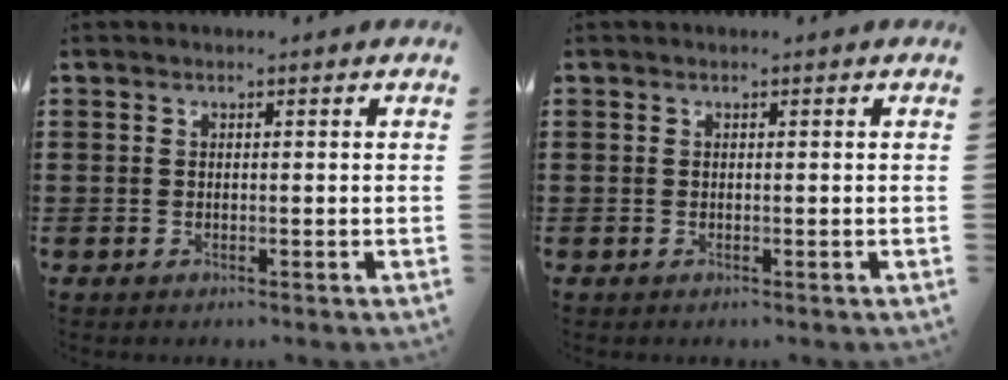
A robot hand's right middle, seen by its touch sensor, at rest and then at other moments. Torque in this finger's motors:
{"motor_torque": [0.24, -0.35, -0.03, -0.01]}